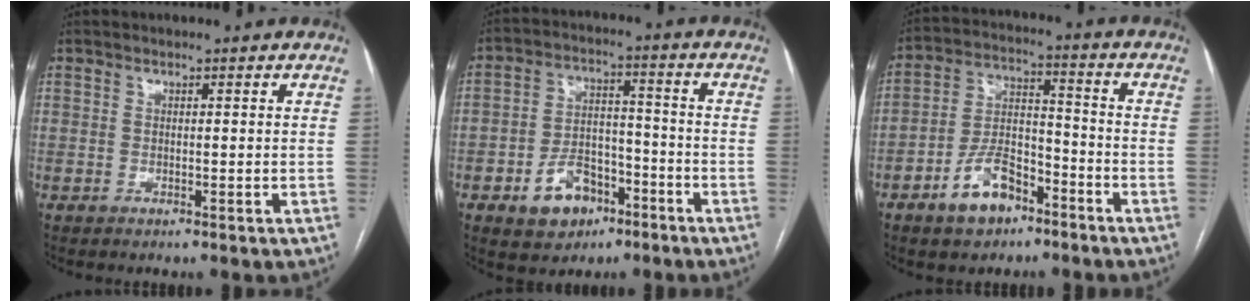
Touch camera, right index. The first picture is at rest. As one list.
[{"total": 9.2, "force": [-4.8, 6.0, 5.0], "torque": [-0.093, 0.016, -0.072]}, {"total": 9.6, "force": [-5.7, 4.9, 6.0], "torque": [-0.126, 0.015, -0.100]}]